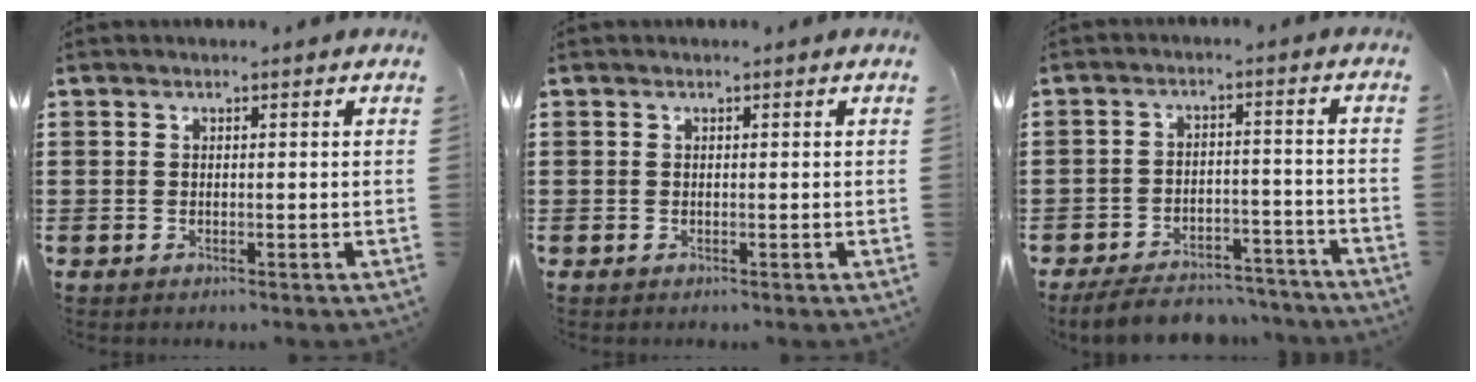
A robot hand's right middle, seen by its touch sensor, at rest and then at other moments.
{"total": 0.0}
{"total": 6.4, "force": [-6.1, 1.3, 1.4], "torque": [-0.020, 0.017, -0.118]}